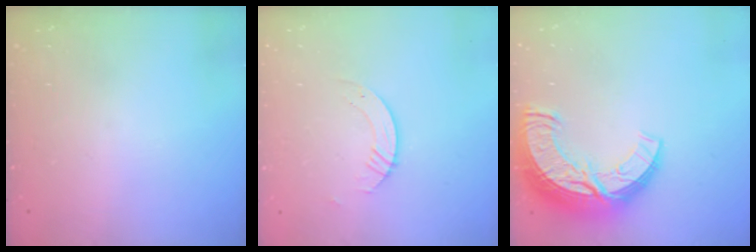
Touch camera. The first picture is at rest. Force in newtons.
{"total": 2.6, "press": 2.6, "slide": 0.2}
{"total": 17.4, "press": 17.3, "slide": 1.4}